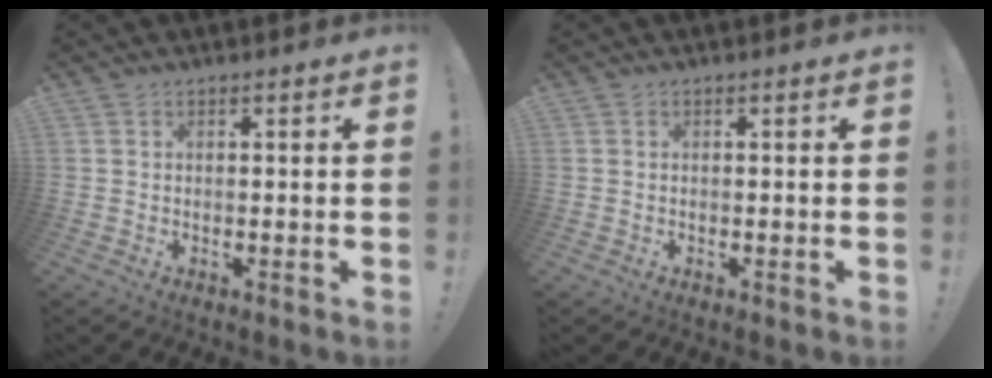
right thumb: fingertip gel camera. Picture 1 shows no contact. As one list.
[{"total": 0.0}]